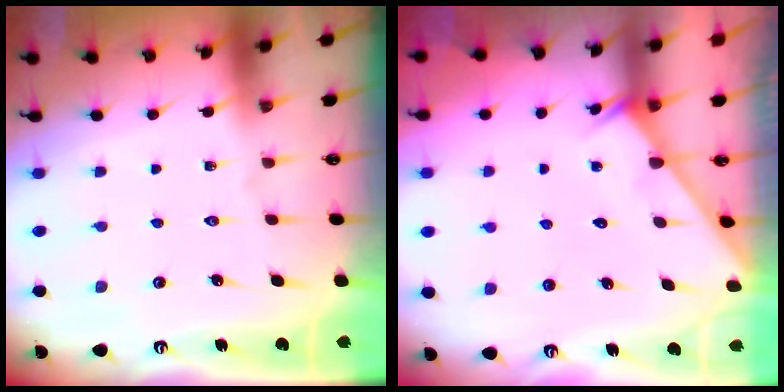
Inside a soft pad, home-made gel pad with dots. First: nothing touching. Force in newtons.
{"total": 2.9, "press": 2.9, "slide": 0.1}